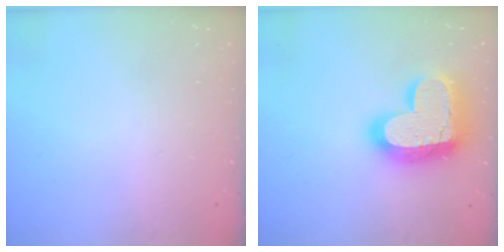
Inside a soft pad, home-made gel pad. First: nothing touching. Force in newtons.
{"total": 23.4, "press": 23.3, "slide": 1.7}